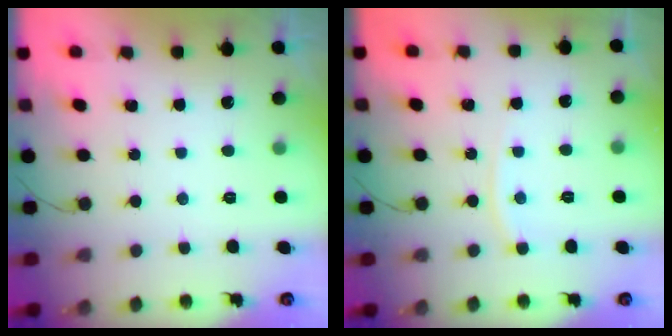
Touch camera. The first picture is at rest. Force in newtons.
{"total": 4.3, "press": 4.2, "slide": 0.6}